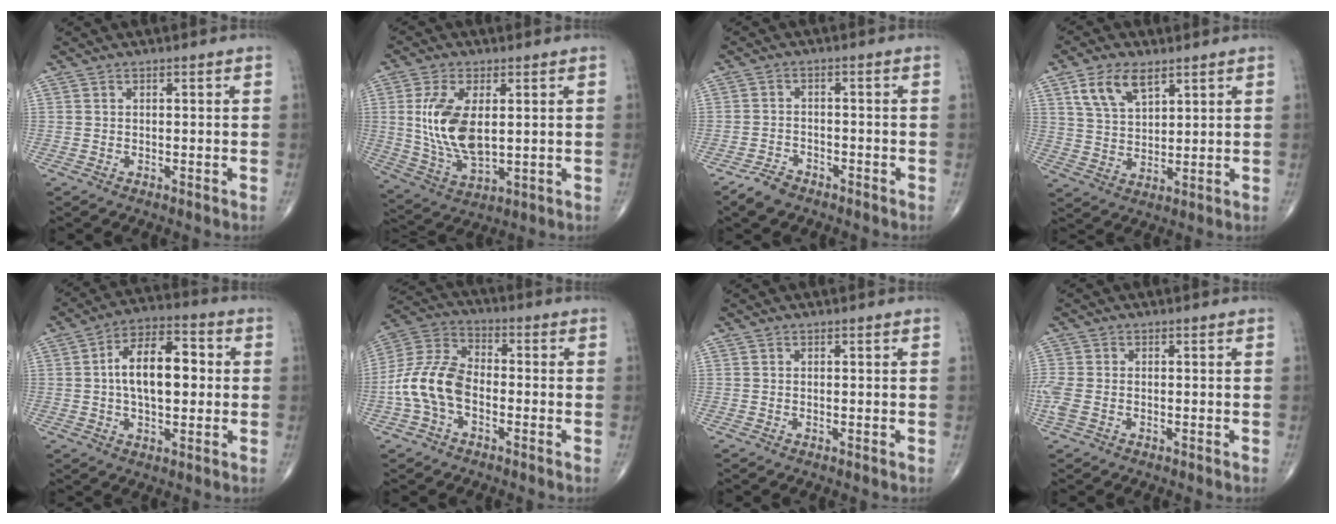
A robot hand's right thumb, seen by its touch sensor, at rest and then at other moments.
{"total": 12.5, "force": [1.8, 6.2, 10.7], "torque": [-0.212, -0.016, 0.045]}
{"total": 4.0, "force": [-3.2, 2.1, 1.3], "torque": [-0.027, 0.011, -0.057]}
{"total": 10.6, "force": [5.1, 7.1, 6.0], "torque": [-0.085, -0.015, 0.098]}
{"total": 13.3, "force": [0.9, 6.9, 11.3], "torque": [-0.171, 0.024, 0.006]}
{"total": 11.9, "force": [-3.0, 7.5, 8.7], "torque": [-0.176, 0.037, -0.067]}
{"total": 0.0}
{"total": 4.3, "force": [-1.0, 2.7, 3.2], "torque": [-0.100, 0.000, -0.018]}